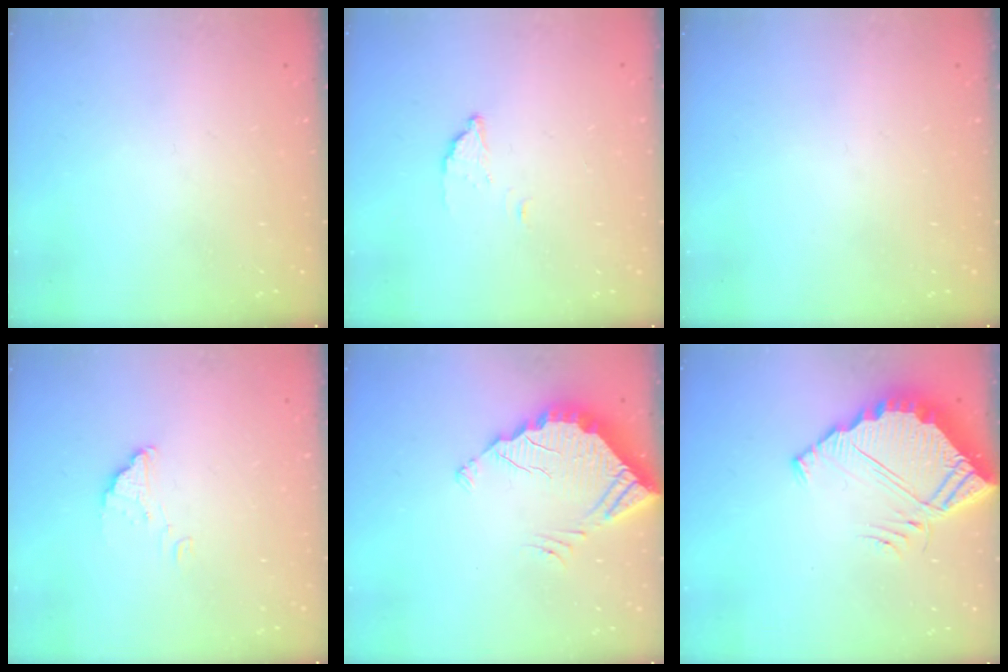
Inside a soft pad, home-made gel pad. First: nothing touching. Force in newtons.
{"total": 2.2, "press": 2.2, "slide": 0.2}
{"total": 0.0}
{"total": 2.2, "press": 2.2, "slide": 0.1}
{"total": 4.5, "press": 4.5, "slide": 0.2}
{"total": 6.9, "press": 6.9, "slide": 0.4}